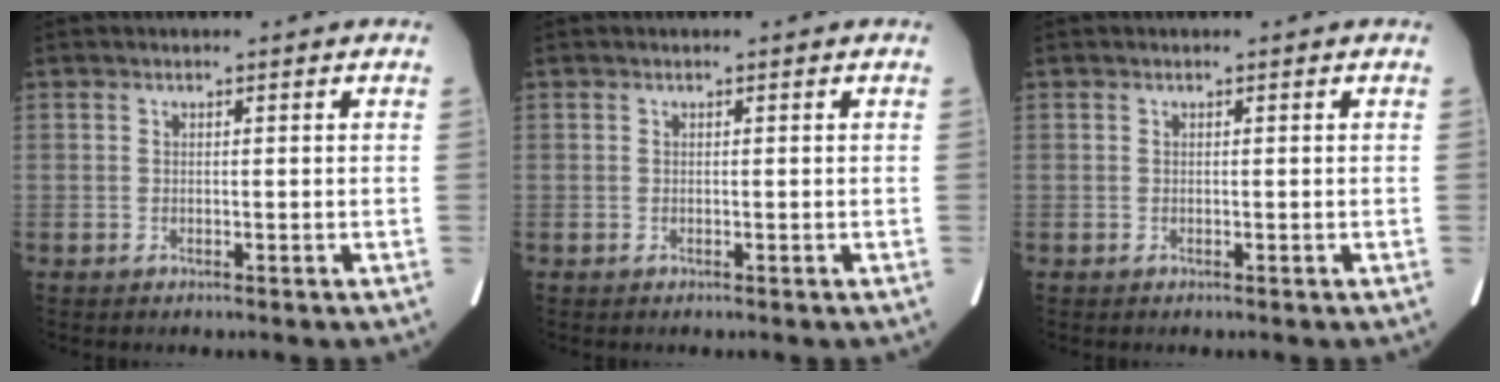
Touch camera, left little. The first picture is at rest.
{"total": 0.0}
{"total": 0.0}